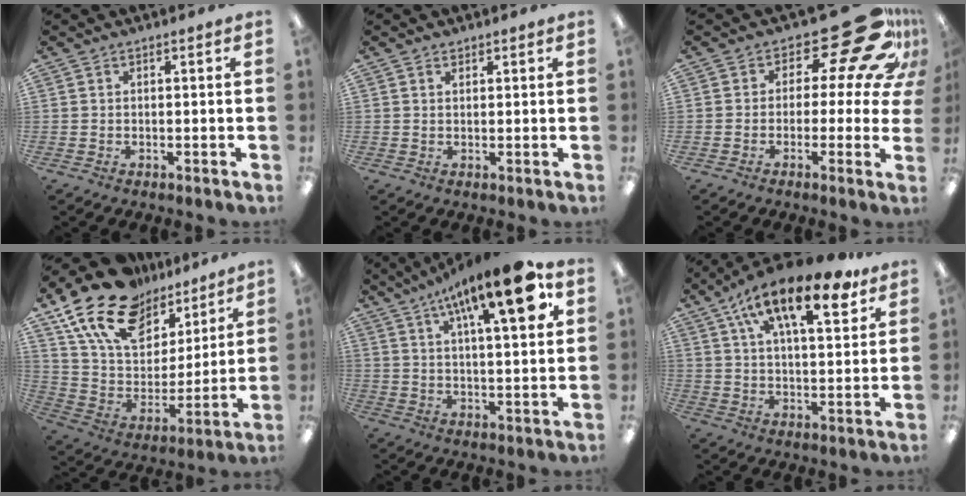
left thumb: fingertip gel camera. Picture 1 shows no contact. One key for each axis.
{"total": 1.3, "fx": 0.9, "fy": 0.8, "fz": 0.4, "tx": -0.010, "ty": 0.001, "tz": 0.018}
{"total": 18.3, "fx": 9.4, "fy": 7.6, "fz": 13.8, "tx": -0.183, "ty": -0.065, "tz": 0.146}
{"total": 19.7, "fx": 13.5, "fy": 11.2, "fz": 9.0, "tx": -0.182, "ty": -0.069, "tz": 0.249}
{"total": 18.7, "fx": 9.5, "fy": 5.3, "fz": 15.2, "tx": -0.228, "ty": -0.042, "tz": 0.141}
{"total": 19.0, "fx": 11.2, "fy": 7.1, "fz": 13.6, "tx": -0.215, "ty": -0.052, "tz": 0.181}